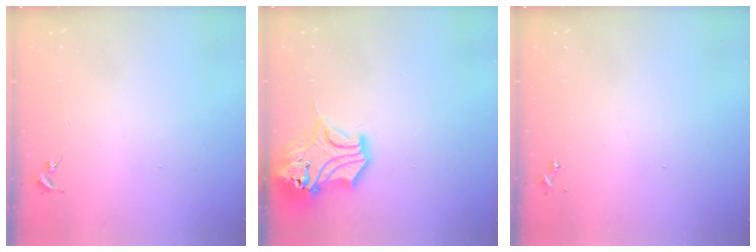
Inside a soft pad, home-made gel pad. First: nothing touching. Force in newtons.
{"total": 15.4, "press": 15.3, "slide": 2.2}
{"total": 0.0}